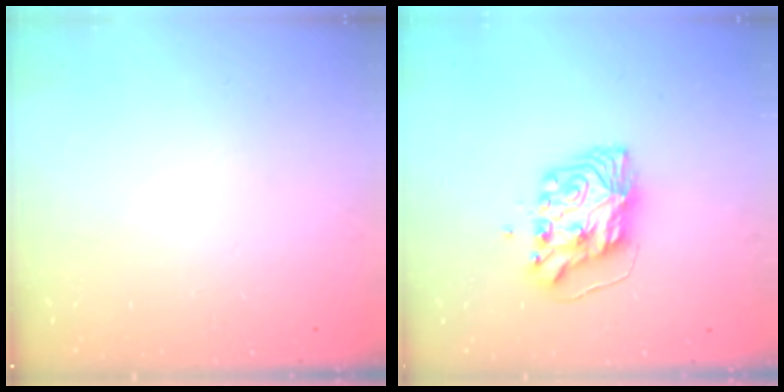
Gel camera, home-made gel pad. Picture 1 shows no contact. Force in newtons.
{"total": 9.2, "press": 9.2, "slide": 0.9}